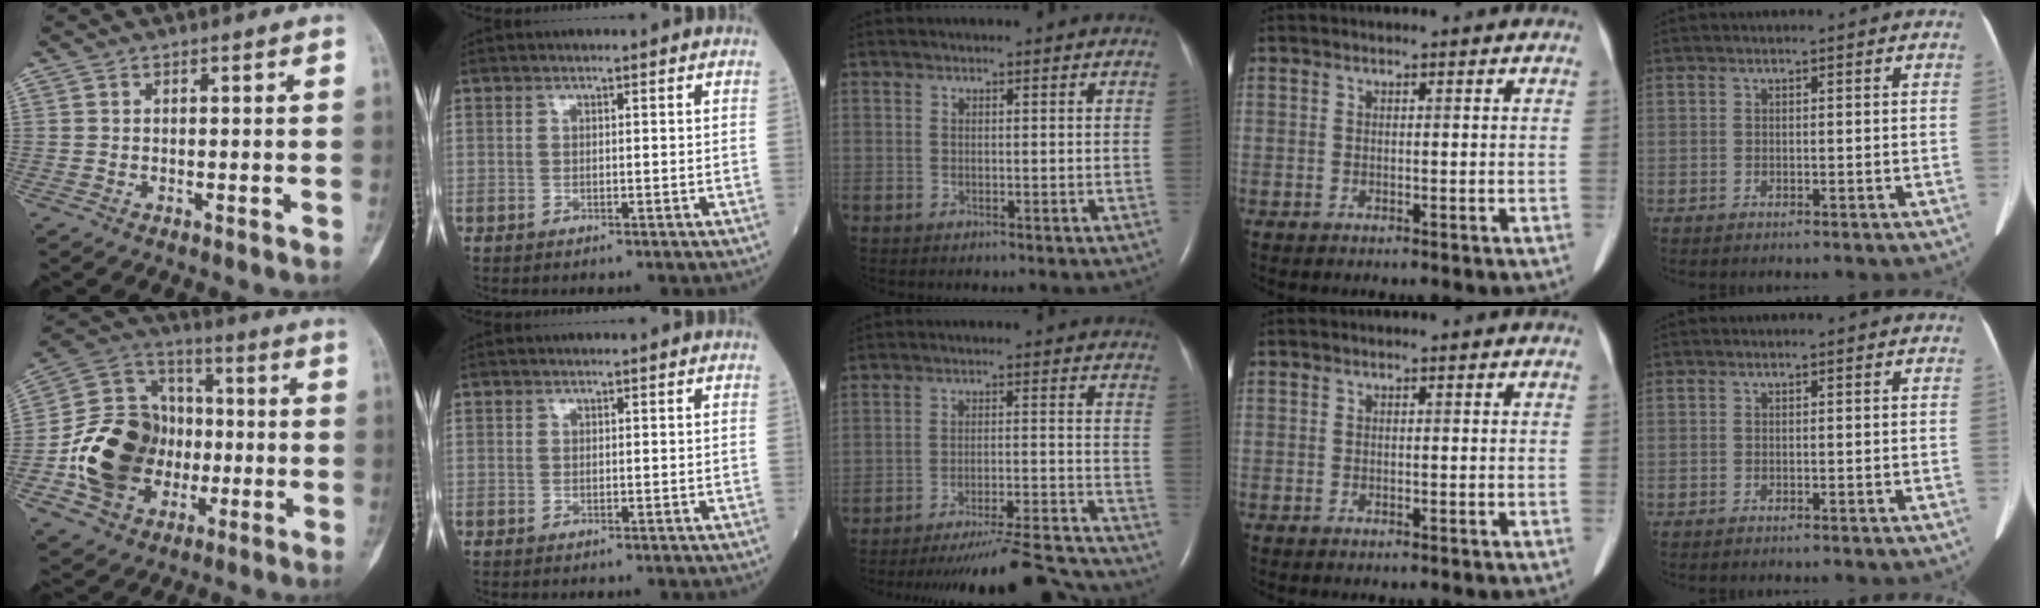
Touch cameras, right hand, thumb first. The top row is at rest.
{"thumb": {"total": 20.3, "force": [-3.5, 16.5, 11.2], "torque": [-0.164, 0.038, -0.056]}, "middle": {"total": 18.1, "force": [-17.4, 0.3, 5.1], "torque": [-0.062, -0.015, -0.240]}}